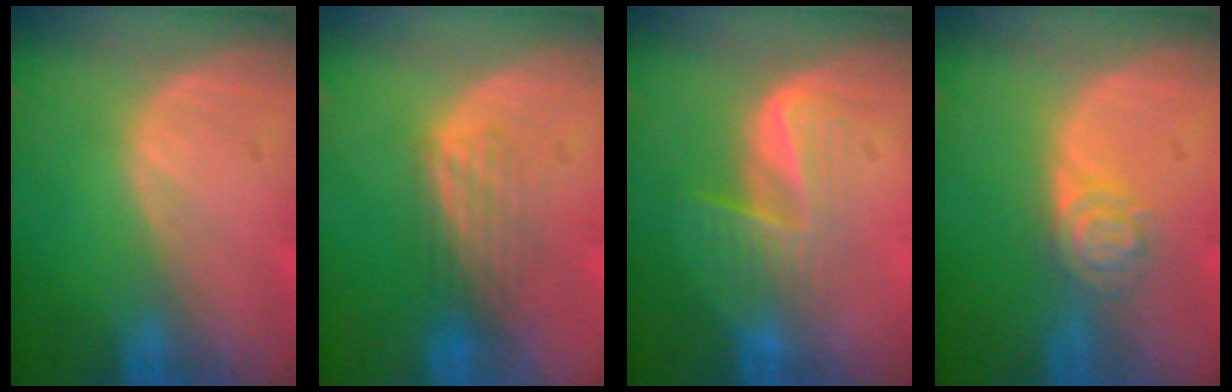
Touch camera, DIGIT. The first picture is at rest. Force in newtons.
{"total": 3.4, "press": 3.1, "slide": 1.5}
{"total": 6.3, "press": 5.5, "slide": 3.1}
{"total": 4.0, "press": 3.7, "slide": 1.5}